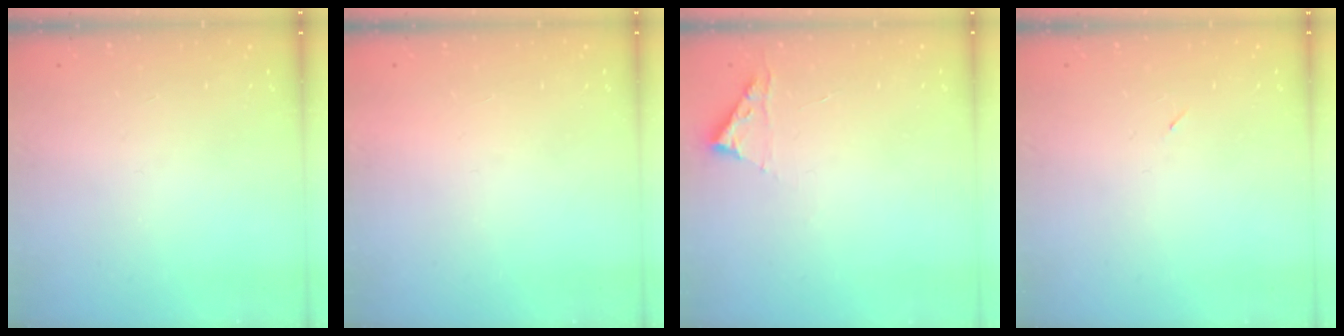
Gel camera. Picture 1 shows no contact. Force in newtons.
{"total": 1.6, "press": 1.6, "slide": 0.1}
{"total": 2.8, "press": 2.8, "slide": 0.3}
{"total": 2.2, "press": 1.9, "slide": 1.2}